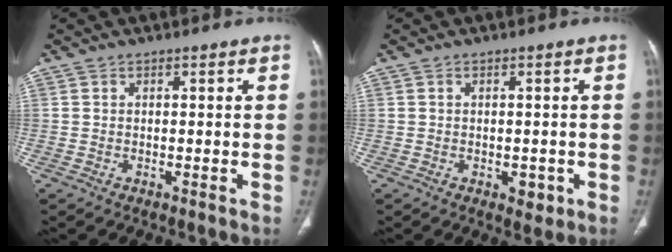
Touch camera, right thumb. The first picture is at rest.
{"total": 2.6, "force": [-0.8, 1.6, 1.8], "torque": [-0.011, 0.001, -0.005]}